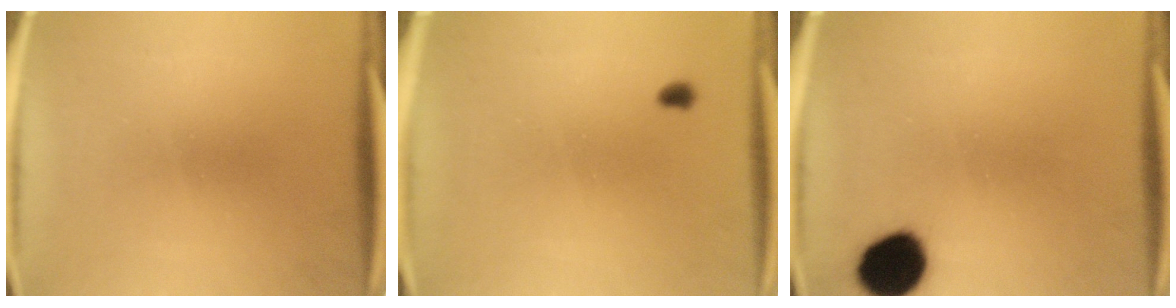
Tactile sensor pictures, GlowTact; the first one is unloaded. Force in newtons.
{"total": 1.0}
{"total": 11.7}